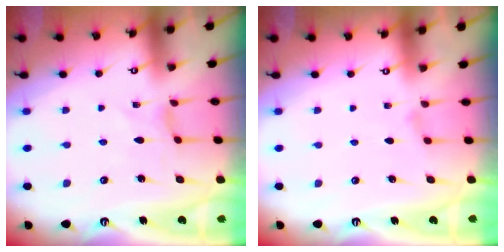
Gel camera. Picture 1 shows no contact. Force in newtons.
{"total": 1.2, "press": 1.1, "slide": 0.3}